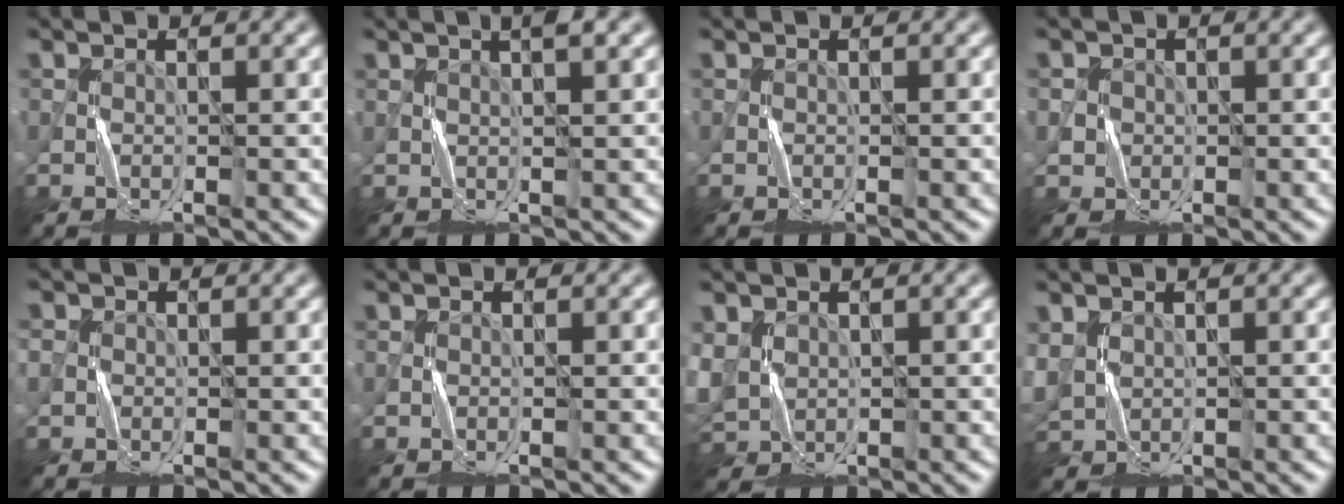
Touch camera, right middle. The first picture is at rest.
{"total": 2.5, "force": [1.5, 0.4, 2.0], "torque": [-0.028, 0.005, 0.022]}
{"total": 0.0}
{"total": 1.3, "force": [0.0, 1.3, -0.3], "torque": [0.006, -0.004, 0.002]}
{"total": 1.2, "force": [-0.1, 1.2, 0.3], "torque": [-0.006, 0.002, -0.003]}
{"total": 0.0}
{"total": 3.5, "force": [0.8, 2.9, 1.9], "torque": [-0.059, -0.002, 0.018]}
{"total": 2.6, "force": [0.9, 2.1, 1.3], "torque": [-0.044, 0.000, 0.023]}